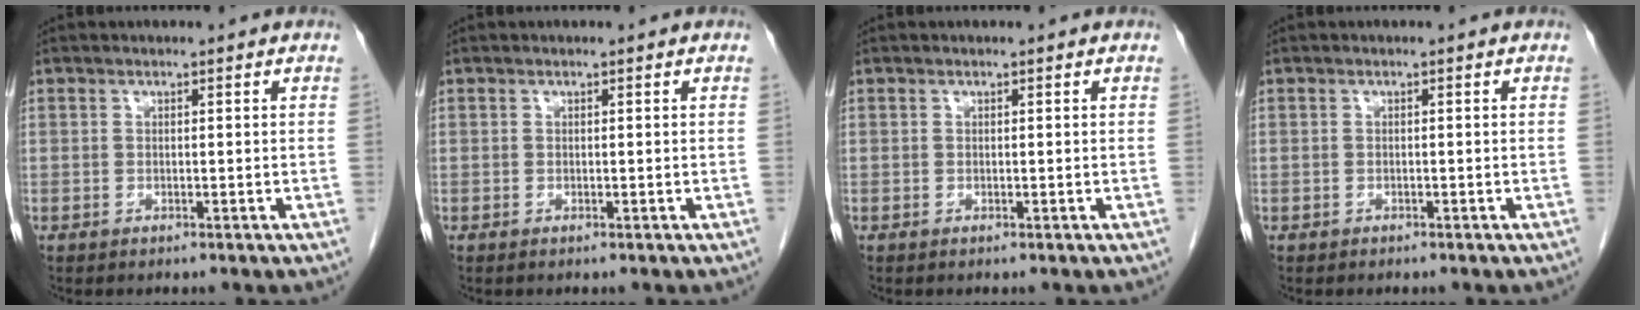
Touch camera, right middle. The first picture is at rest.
{"total": 0.0}
{"total": 0.0}
{"total": 0.0}